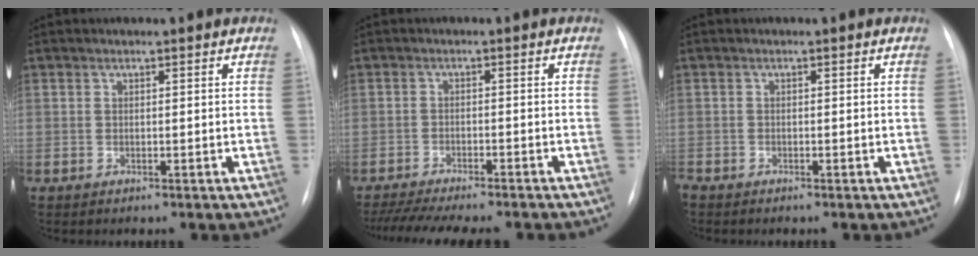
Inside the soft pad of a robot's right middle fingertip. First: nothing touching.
{"total": 15.2, "force": [-13.3, 2.7, 6.9], "torque": [-0.129, -0.017, -0.183]}
{"total": 1.0, "force": [-0.9, 0.3, 0.3], "torque": [-0.003, -0.001, -0.014]}